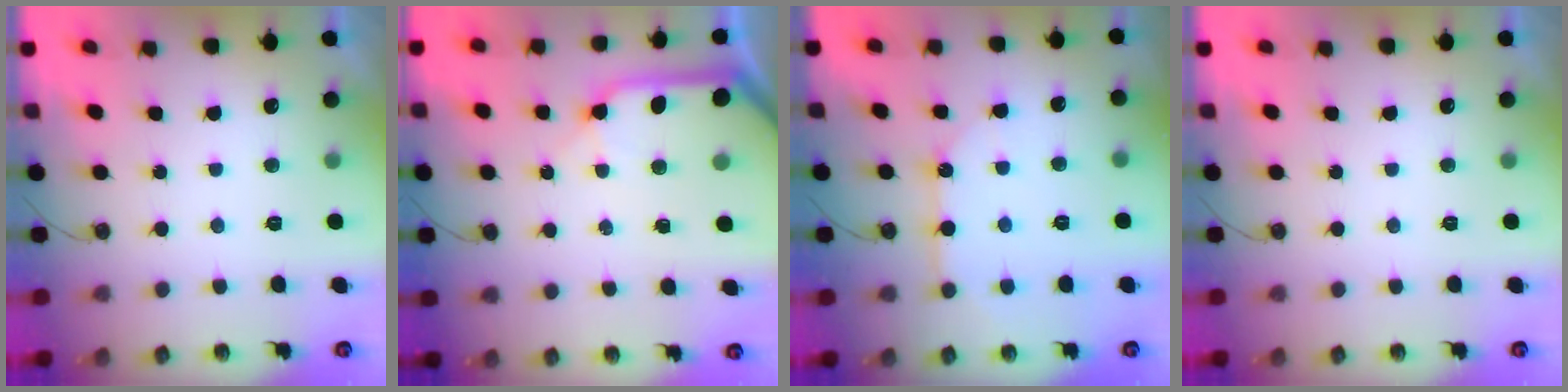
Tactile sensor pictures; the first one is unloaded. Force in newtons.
{"total": 12.9, "press": 12.8, "slide": 2.0}
{"total": 10.1, "press": 10.1, "slide": 1.0}
{"total": 0.0}